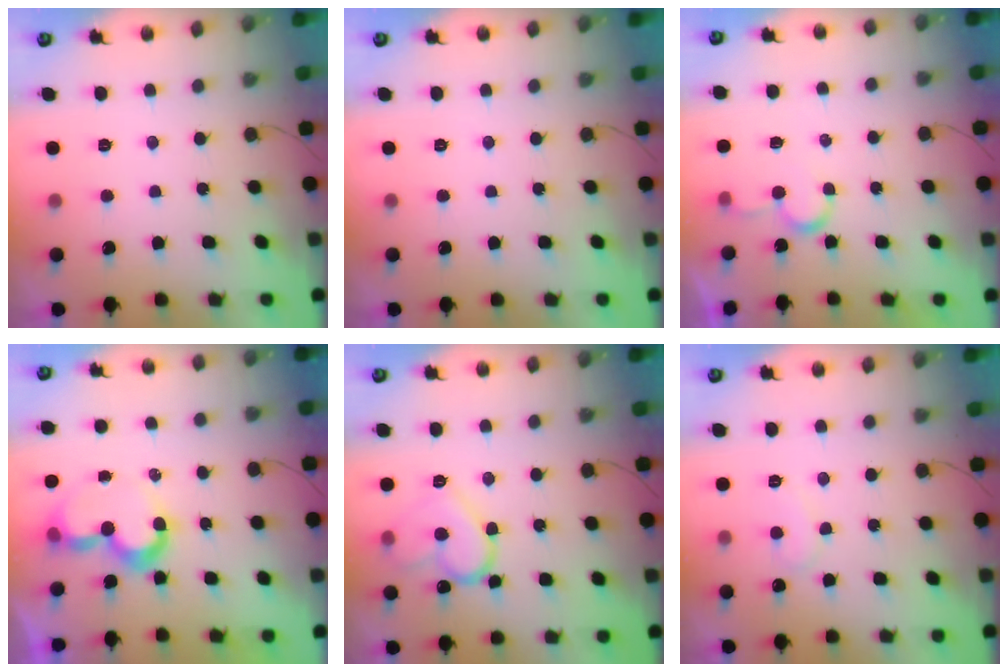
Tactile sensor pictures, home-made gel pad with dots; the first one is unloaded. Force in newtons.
{"total": 0.0}
{"total": 5.3, "press": 5.2, "slide": 0.3}
{"total": 9.4, "press": 9.3, "slide": 1.2}
{"total": 14.2, "press": 14.1, "slide": 1.2}
{"total": 6.2, "press": 6.2, "slide": 0.4}